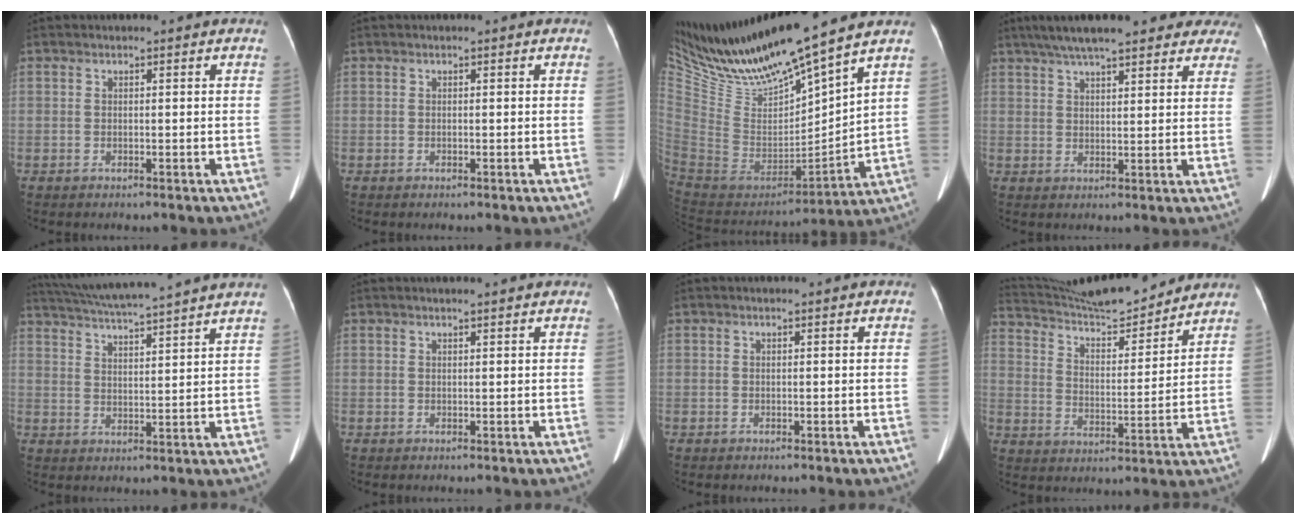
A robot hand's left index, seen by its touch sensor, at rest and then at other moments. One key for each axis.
{"total": 0.0}
{"total": 18.3, "fx": 16.1, "fy": 0.7, "fz": 8.7, "tx": -0.168, "ty": -0.027, "tz": 0.310}
{"total": 20.2, "fx": 16.8, "fy": 4.9, "fz": 10.1, "tx": -0.151, "ty": 0.040, "tz": 0.214}
{"total": 17.7, "fx": 15.9, "fy": -1.2, "fz": 7.8, "tx": -0.145, "ty": 0.006, "tz": 0.227}
{"total": 3.2, "fx": 2.9, "fy": 0.0, "fz": 1.4, "tx": -0.017, "ty": 0.014, "tz": 0.035}
{"total": 1.0, "fx": 0.9, "fy": 0.0, "fz": 0.5, "tx": -0.005, "ty": 0.013, "tz": 0.013}
{"total": 17.8, "fx": 16.8, "fy": 1.0, "fz": 5.5, "tx": -0.102, "ty": 0.003, "tz": 0.267}